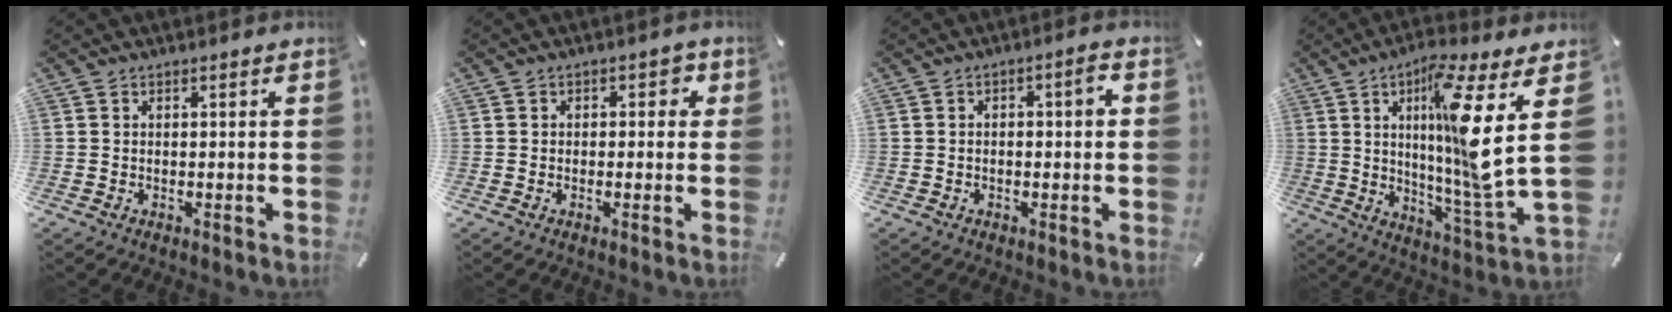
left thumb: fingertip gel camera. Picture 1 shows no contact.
{"total": 2.3, "force": [-0.4, 2.0, 1.0], "torque": [-0.005, 0.007, -0.014]}
{"total": 3.4, "force": [-0.2, 1.3, 3.1], "torque": [-0.048, 0.013, -0.009]}
{"total": 17.4, "force": [5.0, 1.0, 16.7], "torque": [-0.274, -0.034, 0.058]}